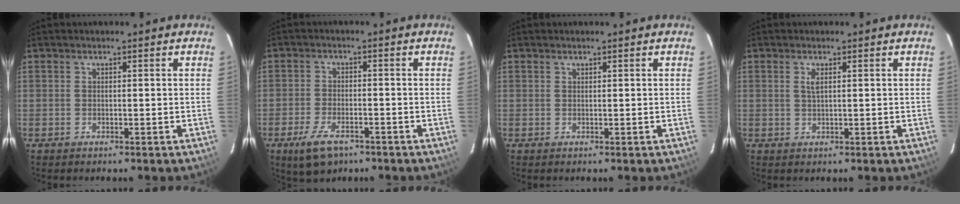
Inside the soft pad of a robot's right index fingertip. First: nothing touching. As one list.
[{"total": 7.3, "force": [-4.6, 3.5, 4.5], "torque": [-0.107, -0.011, -0.078]}, {"total": 0.0}, {"total": 1.5, "force": [0.6, 0.5, 1.3], "torque": [-0.026, 0.001, 0.010]}]